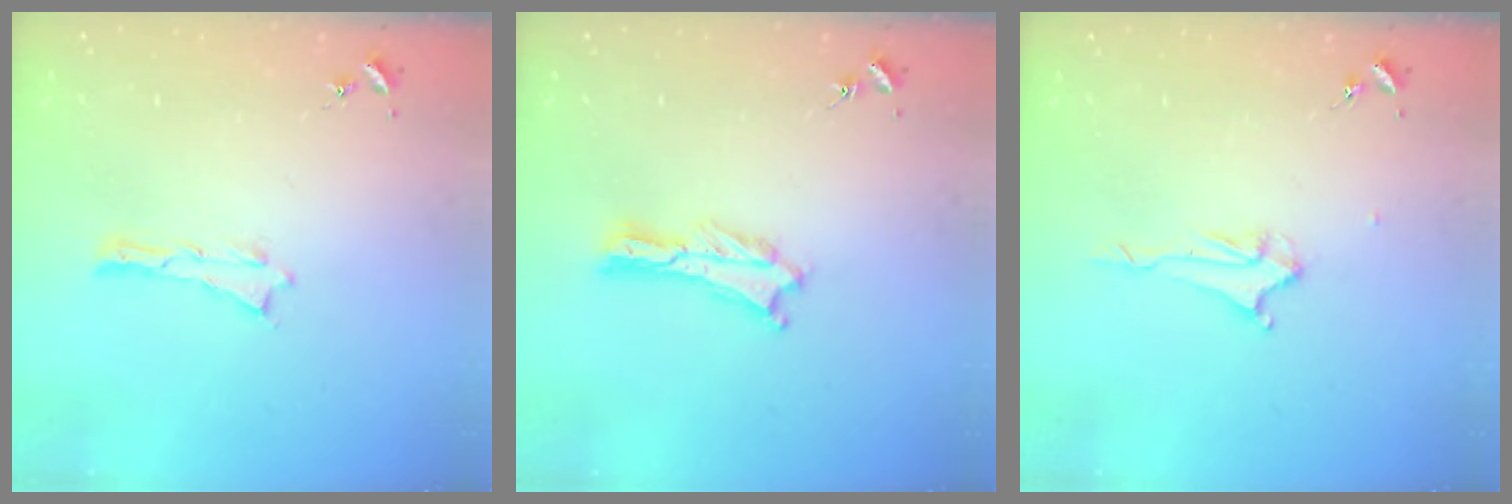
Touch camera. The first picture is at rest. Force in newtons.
{"total": 0.7, "press": 0.7, "slide": 0.2}
{"total": 2.2, "press": 2.2, "slide": 0.3}